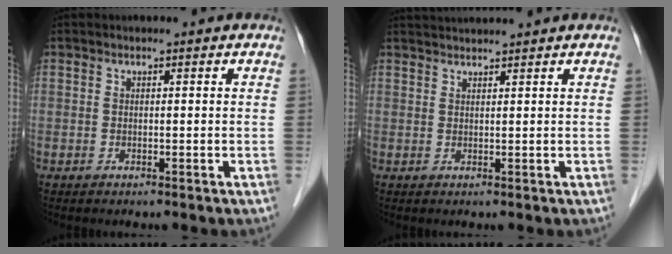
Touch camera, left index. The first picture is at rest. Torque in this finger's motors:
{"motor_torque": [-0.63, -1.50, 0.09, 0.03]}